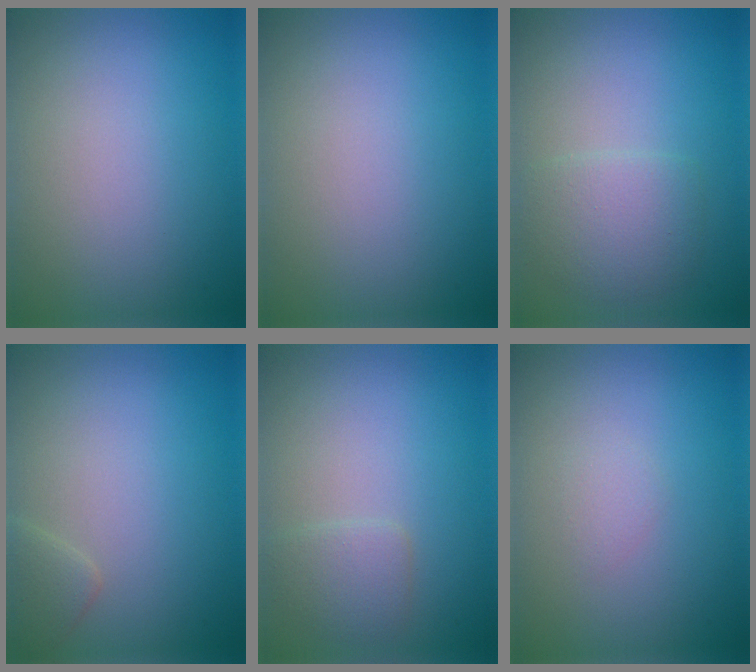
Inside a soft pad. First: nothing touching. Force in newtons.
{"total": 0.0}
{"total": 2.9, "press": 2.9, "slide": 0.1}
{"total": 1.4, "press": 1.4, "slide": 0.1}
{"total": 1.7, "press": 1.7, "slide": 0.1}
{"total": 0.7, "press": 0.7, "slide": 0.0}